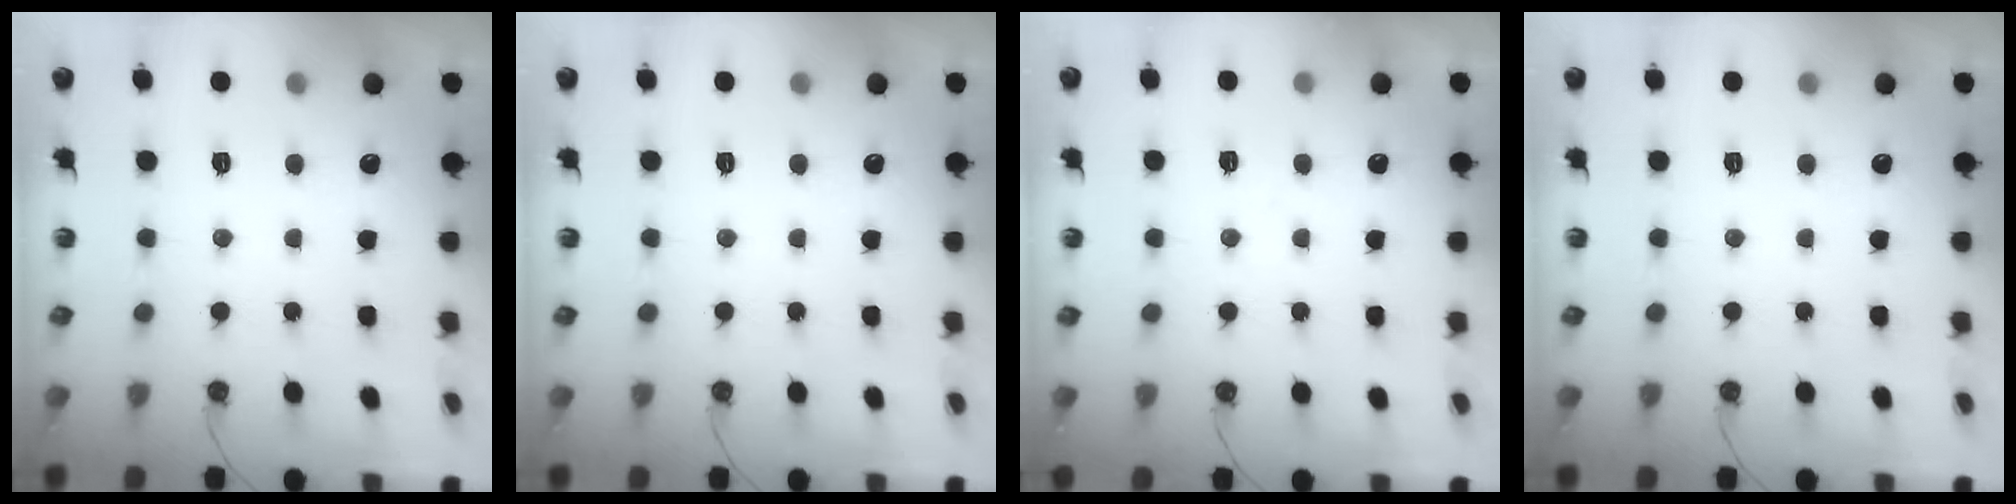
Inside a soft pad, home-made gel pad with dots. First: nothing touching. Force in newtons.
{"total": 0.0}
{"total": 3.3, "press": 3.3, "slide": 0.6}
{"total": 0.0}